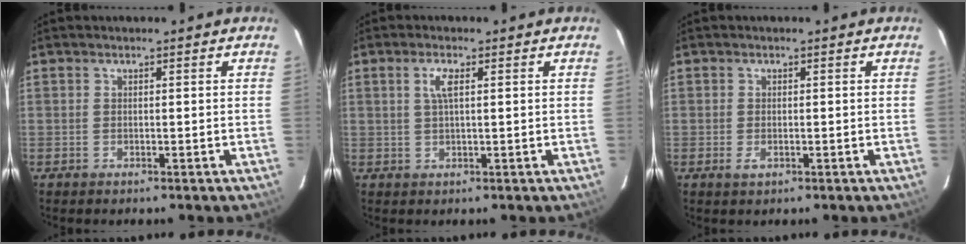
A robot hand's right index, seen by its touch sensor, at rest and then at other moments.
{"total": 2.7, "force": [0.8, 0.5, 2.5], "torque": [-0.052, 0.004, 0.016]}
{"total": 1.6, "force": [-0.5, 0.9, 1.2], "torque": [-0.024, -0.002, -0.007]}